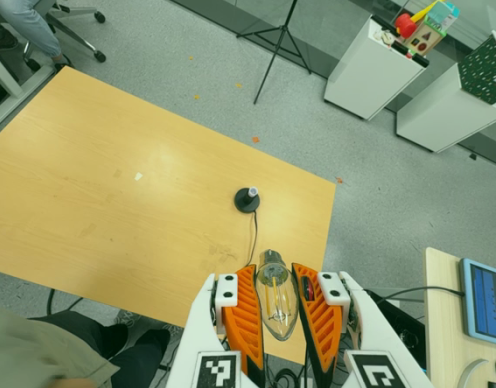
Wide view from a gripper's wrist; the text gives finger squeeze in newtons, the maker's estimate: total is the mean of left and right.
{"total": 21.6, "left": 23.4, "right": 19.8}